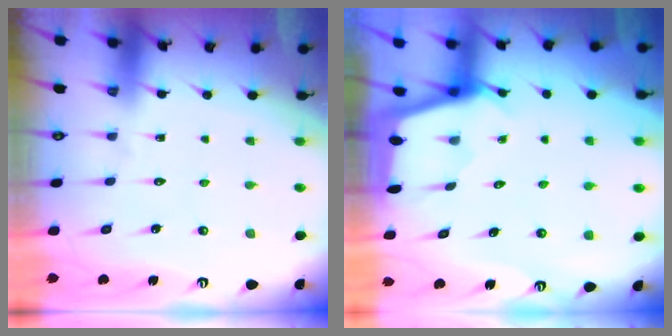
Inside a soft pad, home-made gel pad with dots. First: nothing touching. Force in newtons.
{"total": 2.2, "press": 2.2, "slide": 0.3}